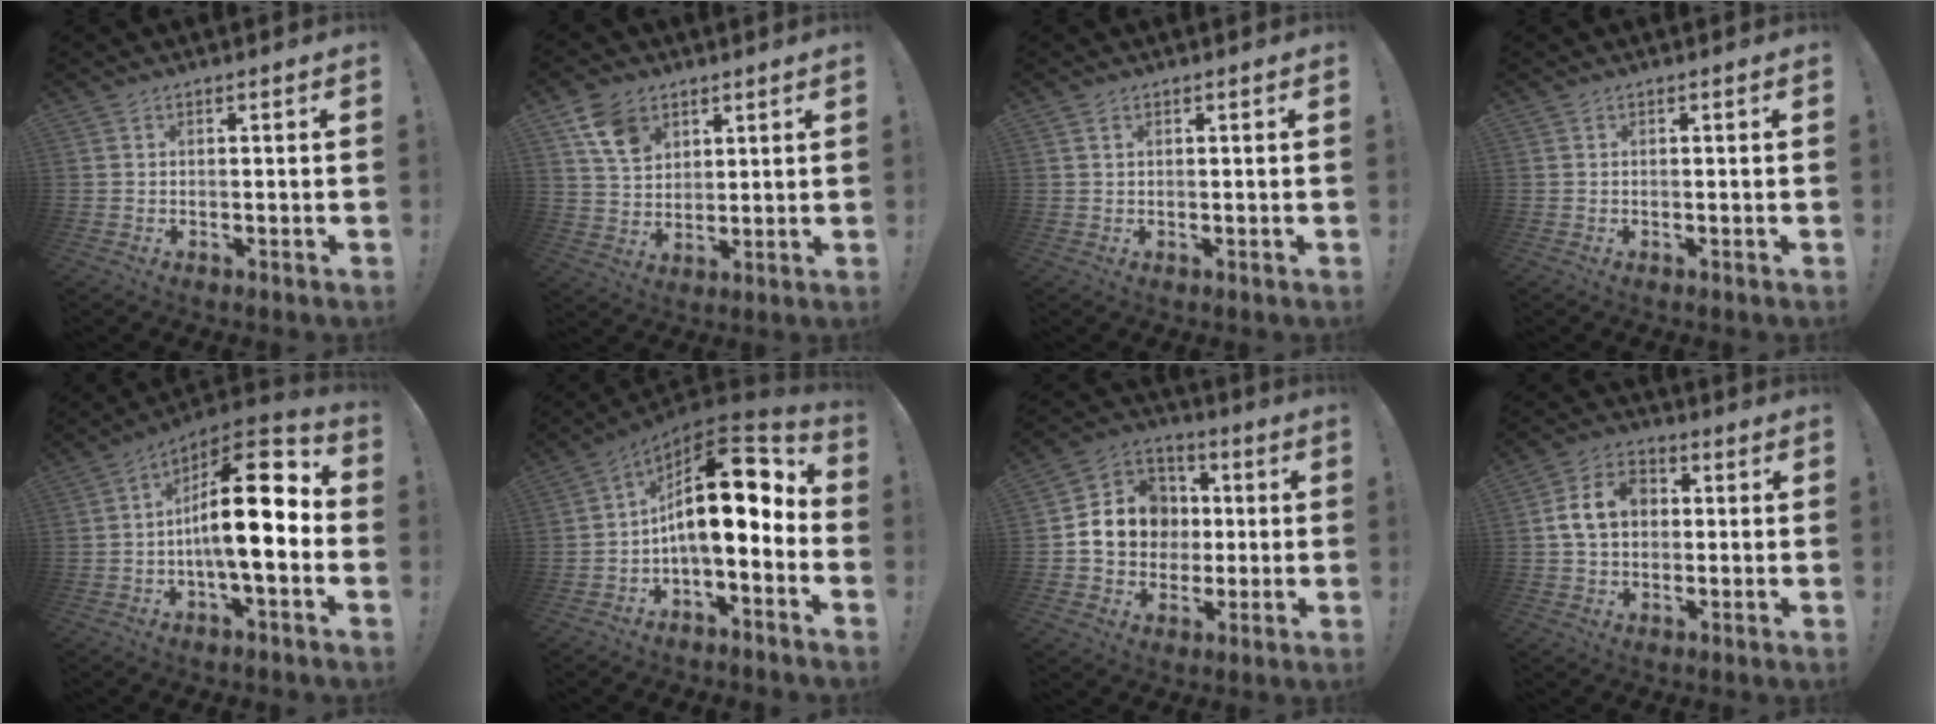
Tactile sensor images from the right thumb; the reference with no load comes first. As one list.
[{"total": 10.2, "force": [5.8, 7.0, 4.6], "torque": [-0.071, -0.023, 0.112]}, {"total": 0.9, "force": [0.5, 0.4, 0.6], "torque": [-0.006, -0.002, 0.008]}, {"total": 0.0}, {"total": 18.7, "force": [0.1, 5.9, 17.8], "torque": [-0.270, 0.002, -0.001]}, {"total": 17.2, "force": [3.0, 6.9, 15.5], "torque": [-0.262, -0.013, 0.049]}, {"total": 13.5, "force": [0.0, 12.1, 6.0], "torque": [-0.083, 0.012, 0.011]}, {"total": 10.4, "force": [1.1, 8.0, 6.6], "torque": [-0.113, 0.018, 0.025]}]